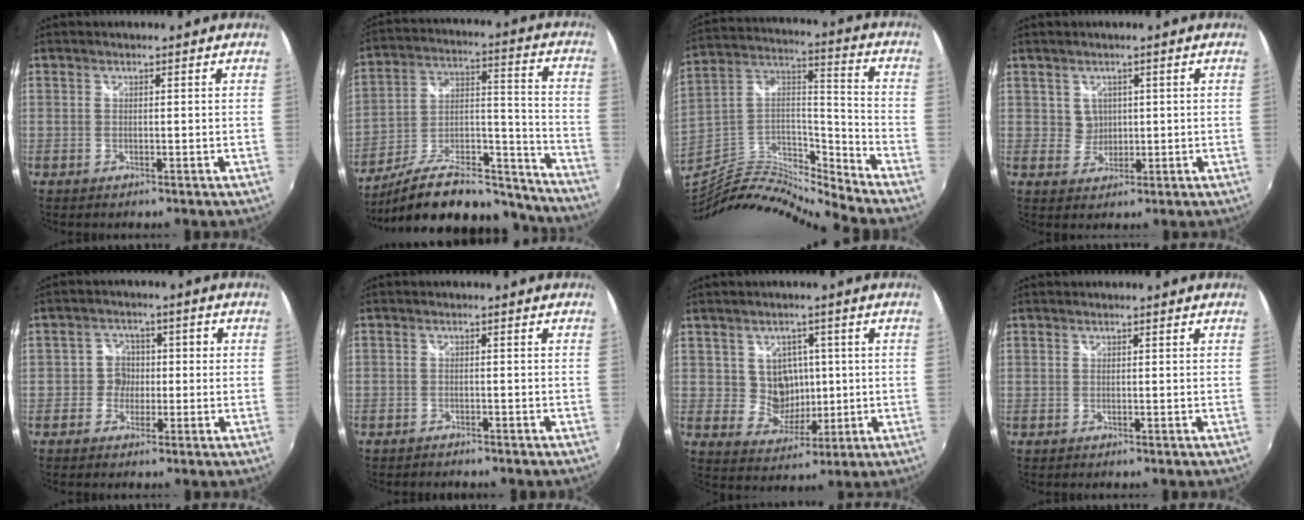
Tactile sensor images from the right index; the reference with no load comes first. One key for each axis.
{"total": 24.9, "fx": -20.2, "fy": 8.3, "fz": 12.0, "tx": -0.194, "ty": 0.023, "tz": -0.291}
{"total": 15.1, "fx": -14.6, "fy": -0.3, "fz": 3.8, "tx": -0.073, "ty": 0.021, "tz": -0.288}
{"total": 2.8, "fx": 1.0, "fy": 2.7, "fz": 0.2, "tx": 0.002, "ty": 0.006, "tz": 0.018}
{"total": 4.4, "fx": -1.2, "fy": 4.2, "fz": 0.7, "tx": -0.002, "ty": 0.015, "tz": -0.028}
{"total": 2.6, "fx": -2.4, "fy": 0.8, "fz": 0.6, "tx": -0.023, "ty": -0.003, "tz": -0.037}
{"total": 6.9, "fx": 0.9, "fy": 6.5, "fz": 2.3, "tx": -0.045, "ty": 0.007, "tz": 0.026}
{"total": 0.0}